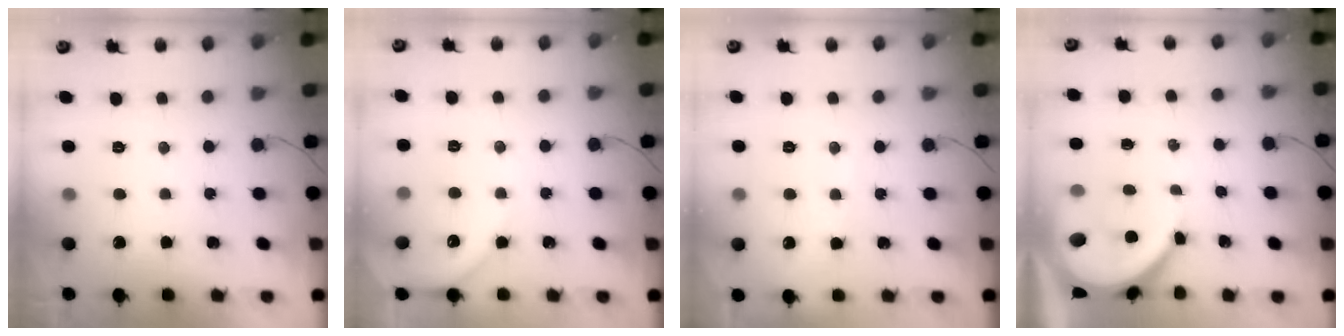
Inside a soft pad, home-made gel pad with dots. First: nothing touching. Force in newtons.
{"total": 3.3, "press": 3.3, "slide": 0.5}
{"total": 2.0, "press": 2.0, "slide": 0.2}
{"total": 7.5, "press": 7.5, "slide": 0.9}